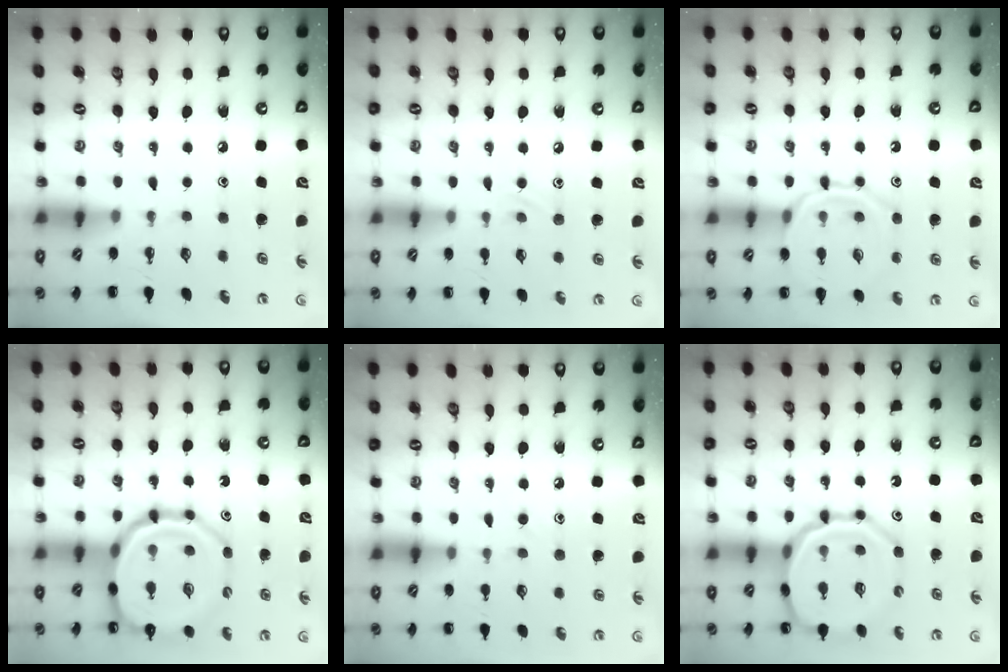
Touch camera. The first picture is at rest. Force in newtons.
{"total": 6.6, "press": 6.3, "slide": 1.8}
{"total": 11.7, "press": 11.7, "slide": 0.8}
{"total": 19.2, "press": 18.9, "slide": 3.0}
{"total": 7.1, "press": 6.6, "slide": 2.4}
{"total": 16.9, "press": 16.7, "slide": 2.4}